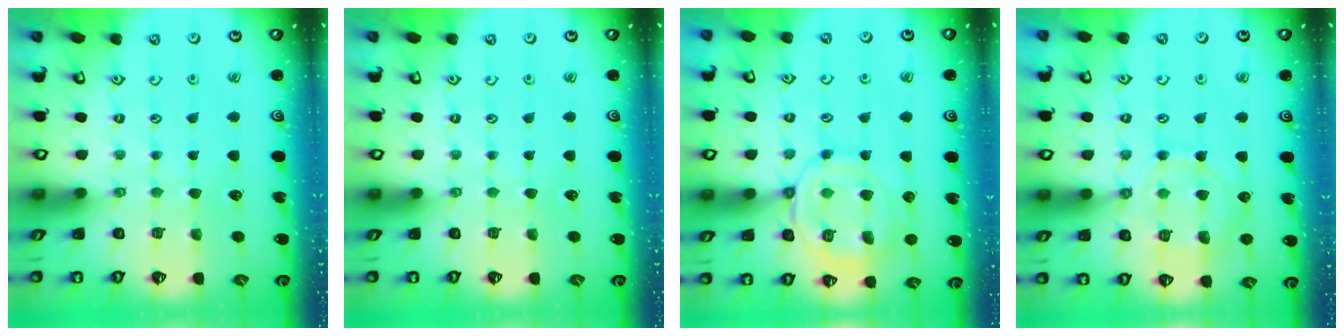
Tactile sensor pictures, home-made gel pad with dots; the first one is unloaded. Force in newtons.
{"total": 0.0}
{"total": 13.7, "press": 13.7, "slide": 1.3}
{"total": 10.5, "press": 10.5, "slide": 0.9}